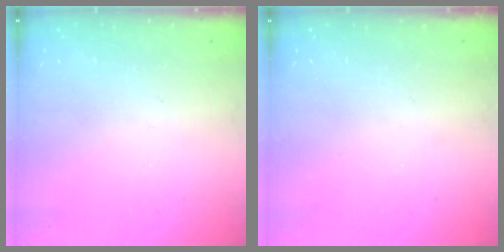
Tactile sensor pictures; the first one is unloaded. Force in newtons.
{"total": 0.0}